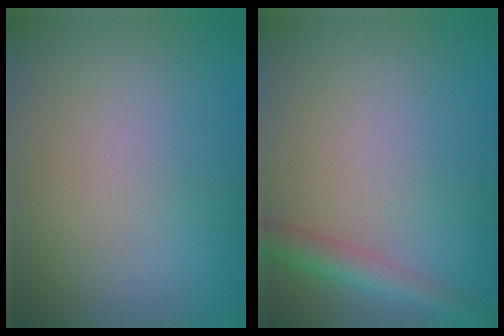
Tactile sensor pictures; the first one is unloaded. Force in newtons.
{"total": 2.9, "press": 2.9, "slide": 0.1}